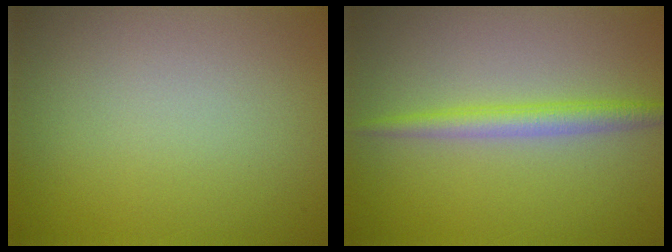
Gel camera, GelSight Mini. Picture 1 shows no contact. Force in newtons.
{"total": 2.5, "press": 2.5, "slide": 0.0}